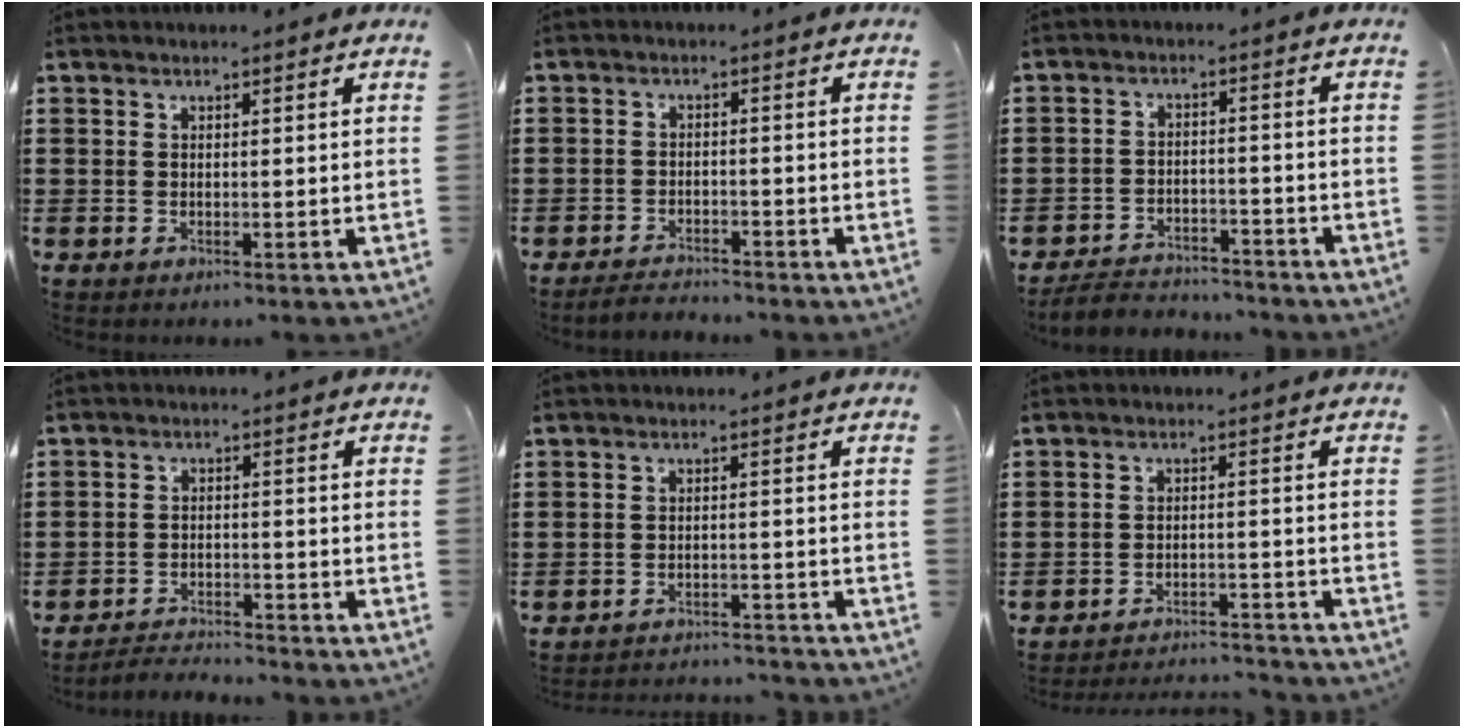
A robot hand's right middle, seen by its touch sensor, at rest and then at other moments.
{"total": 2.6, "force": [-2.6, 0.4, -0.2], "torque": [-0.004, -0.001, -0.055]}
{"total": 4.1, "force": [-4.0, 0.9, -0.1], "torque": [-0.003, 0.007, -0.083]}
{"total": 3.4, "force": [-3.3, 0.3, -0.3], "torque": [-0.004, -0.003, -0.072]}
{"total": 2.5, "force": [-2.5, 0.0, -0.1], "torque": [-0.007, -0.001, -0.053]}
{"total": 3.4, "force": [-3.4, 0.0, -0.1], "torque": [-0.006, -0.001, -0.070]}